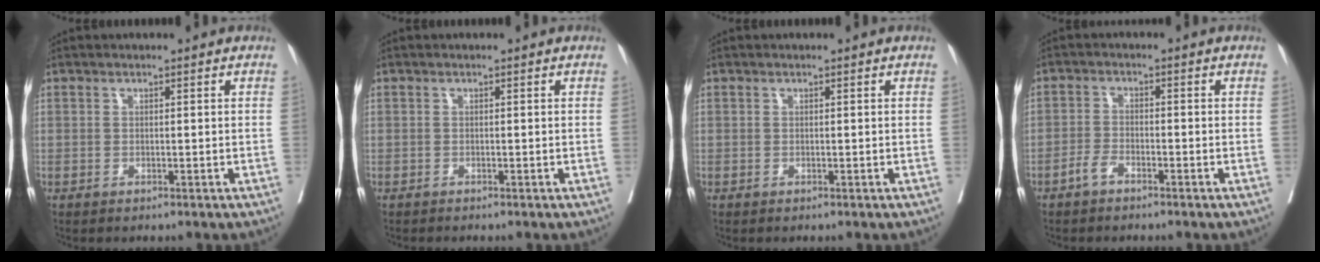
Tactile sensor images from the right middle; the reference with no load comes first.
{"total": 0.0}
{"total": 0.0}
{"total": 2.4, "force": [-1.8, 0.9, 1.3], "torque": [-0.028, 0.002, -0.035]}